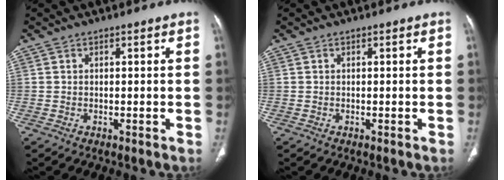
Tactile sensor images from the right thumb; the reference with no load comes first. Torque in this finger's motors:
{"motor_torque": [-0.01, 0.01, -0.07, 0.07, 0.00]}